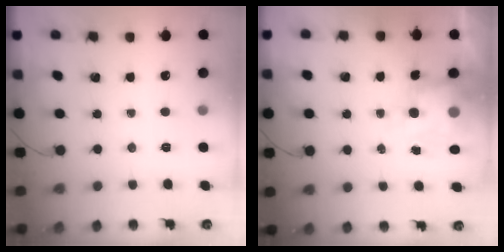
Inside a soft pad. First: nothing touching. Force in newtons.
{"total": 8.1, "press": 8.0, "slide": 1.7}